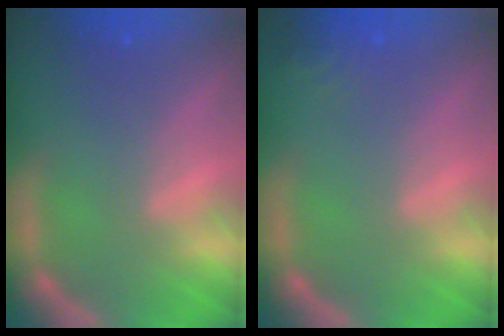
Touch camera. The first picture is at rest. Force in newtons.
{"total": 2.4}